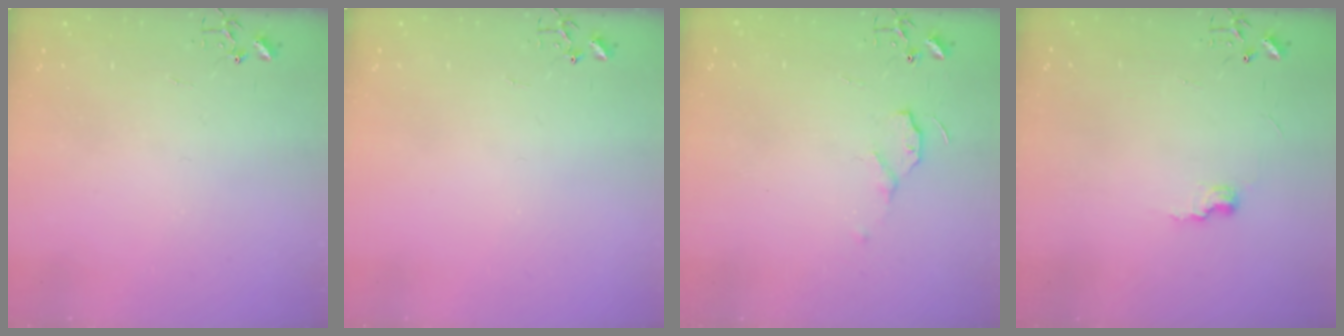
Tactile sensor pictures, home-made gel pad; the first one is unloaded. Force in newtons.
{"total": 0.0}
{"total": 7.0, "press": 6.9, "slide": 0.8}
{"total": 7.0, "press": 7.0, "slide": 0.6}